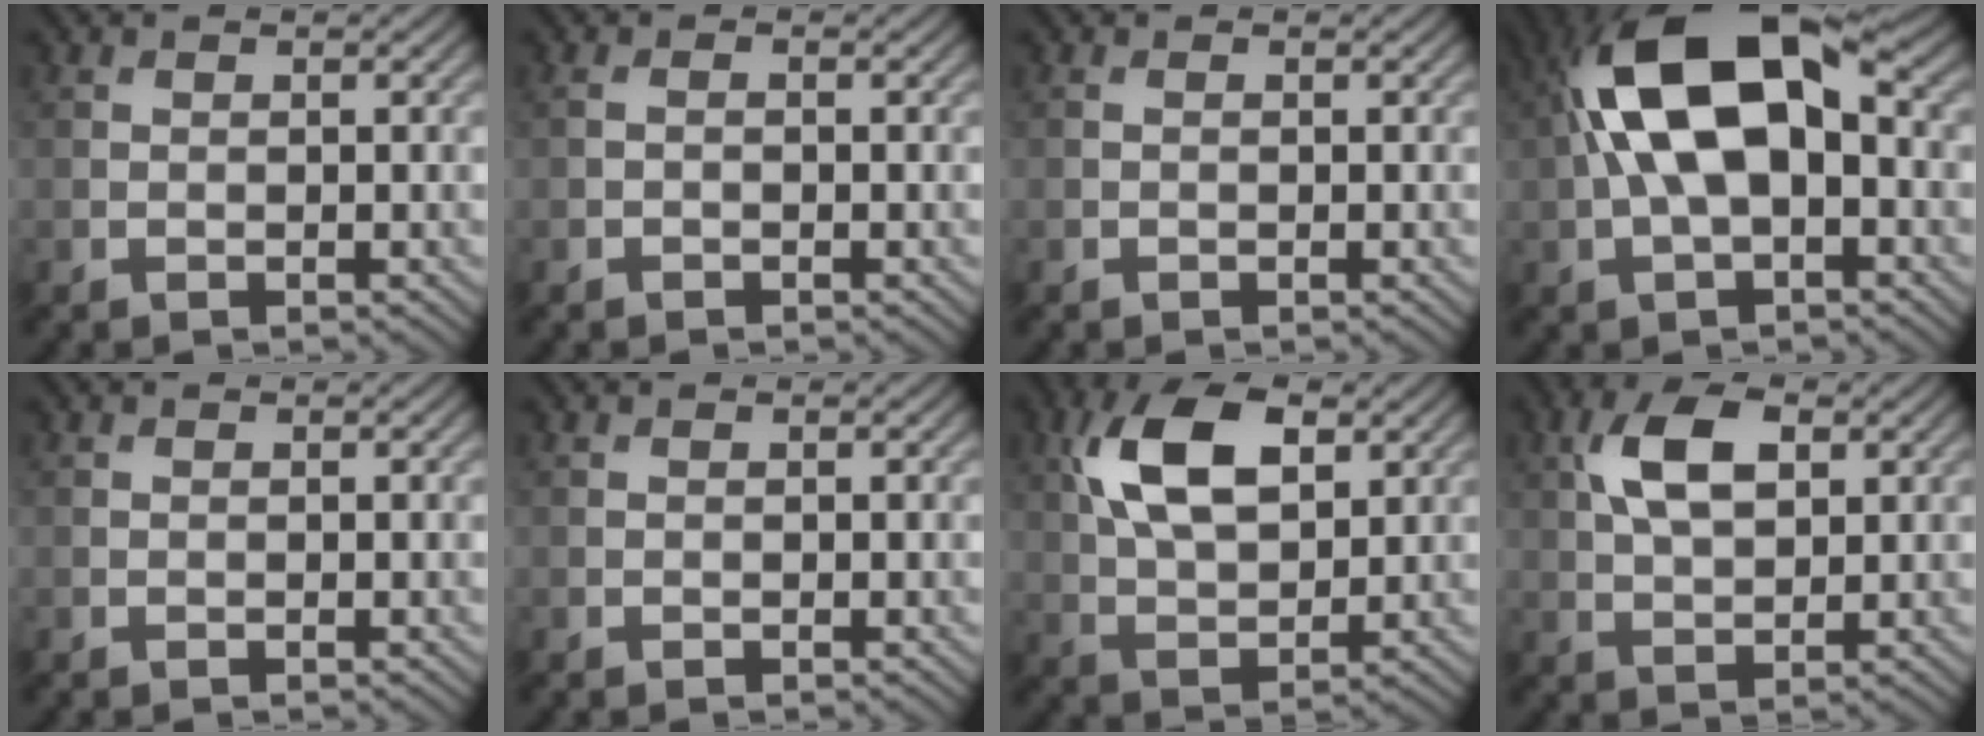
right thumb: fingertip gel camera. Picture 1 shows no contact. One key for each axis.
{"total": 0.8, "fx": -0.3, "fy": 0.3, "fz": 0.7, "tx": -0.018, "ty": 0.000, "tz": -0.007}
{"total": 0.0}
{"total": 15.1, "fx": 1.4, "fy": 7.8, "fz": 12.8, "tx": -0.248, "ty": 0.029, "tz": 0.017}
{"total": 0.0}
{"total": 0.0}
{"total": 10.7, "fx": 3.7, "fy": 5.7, "fz": 8.3, "tx": -0.181, "ty": 0.012, "tz": 0.069}
{"total": 7.0, "fx": 2.2, "fy": 3.7, "fz": 5.5, "tx": -0.118, "ty": 0.008, "tz": 0.038}